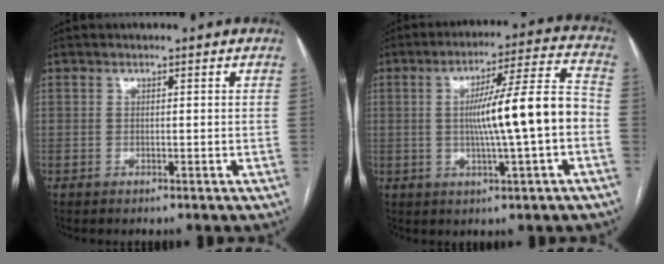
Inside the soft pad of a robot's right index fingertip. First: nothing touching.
{"total": 12.9, "force": [-1.3, 0.0, 12.9], "torque": [-0.204, 0.015, -0.023]}